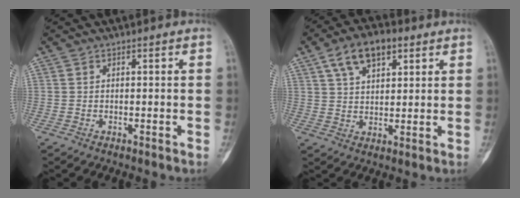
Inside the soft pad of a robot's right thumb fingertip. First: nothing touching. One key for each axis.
{"total": 9.6, "fx": 4.9, "fy": 5.2, "fz": 6.5, "tx": -0.097, "ty": -0.001, "tz": 0.084}